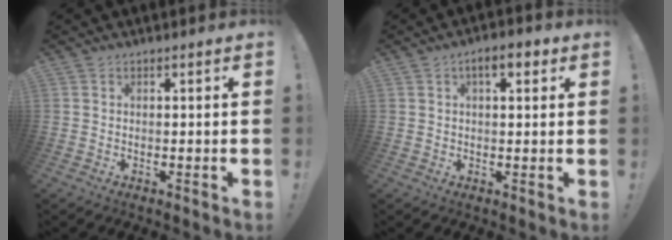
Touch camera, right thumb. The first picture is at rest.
{"total": 5.3, "force": [2.1, 2.1, 4.3], "torque": [-0.061, 0.000, 0.030]}